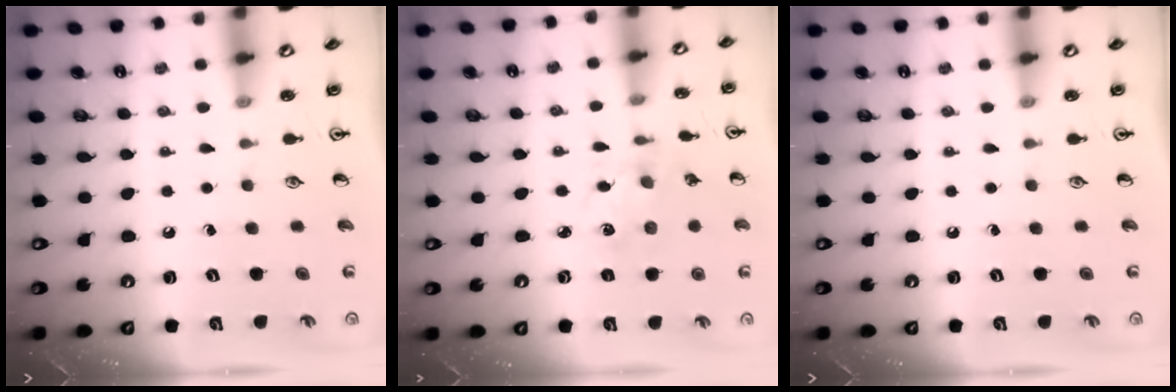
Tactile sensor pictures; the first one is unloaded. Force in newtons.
{"total": 2.1, "press": 2.0, "slide": 0.6}
{"total": 0.0}